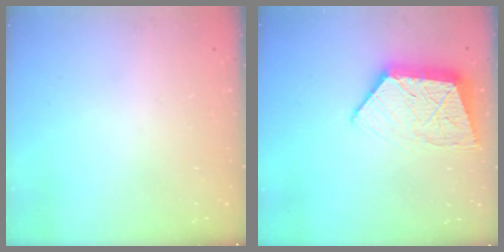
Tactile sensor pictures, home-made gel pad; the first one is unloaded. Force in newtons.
{"total": 13.6, "press": 13.5, "slide": 1.0}